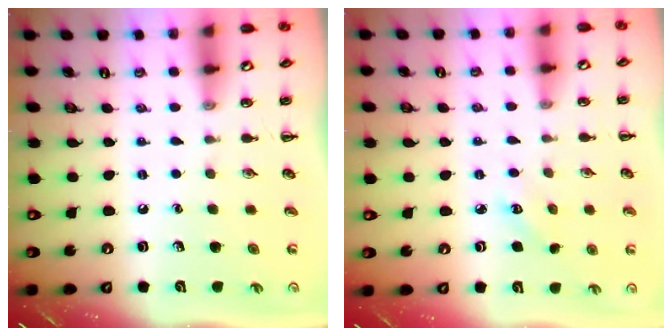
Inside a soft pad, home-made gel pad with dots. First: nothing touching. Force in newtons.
{"total": 2.3, "press": 2.2, "slide": 0.6}